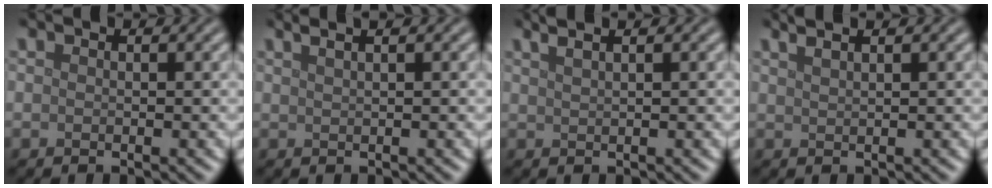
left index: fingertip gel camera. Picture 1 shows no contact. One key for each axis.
{"total": 4.2, "fx": 2.5, "fy": 1.9, "fz": 2.7, "tx": -0.018, "ty": 0.034, "tz": 0.011}
{"total": 3.6, "fx": 2.4, "fy": 1.5, "fz": 2.2, "tx": -0.015, "ty": 0.024, "tz": 0.011}
{"total": 3.0, "fx": 2.1, "fy": 1.2, "fz": 1.8, "tx": -0.009, "ty": 0.018, "tz": 0.005}